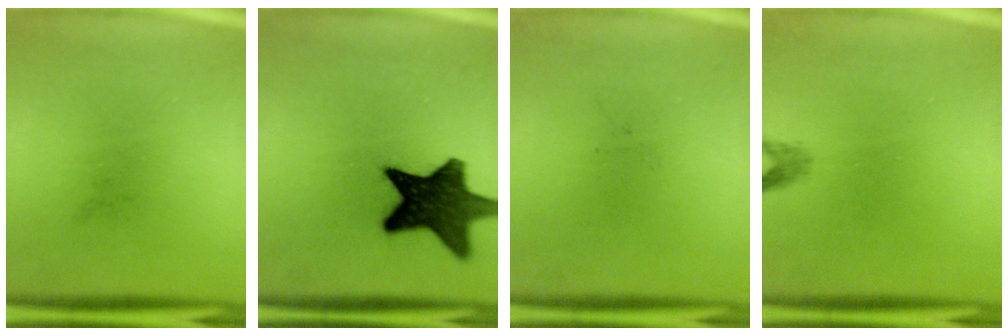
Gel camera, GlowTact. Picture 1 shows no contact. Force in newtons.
{"total": 15.4}
{"total": 0.0}
{"total": 1.2}